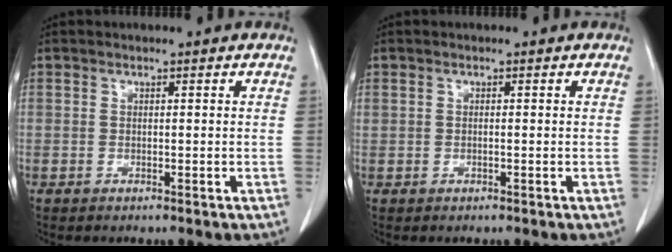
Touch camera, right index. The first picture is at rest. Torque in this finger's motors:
{"motor_torque": [0.22, 0.09, 0.02, 0.01]}